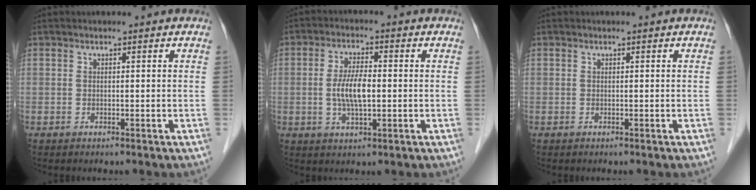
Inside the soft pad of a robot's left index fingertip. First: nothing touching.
{"total": 5.9, "force": [-0.7, 1.6, 5.6], "torque": [-0.118, -0.006, -0.012]}
{"total": 0.0}